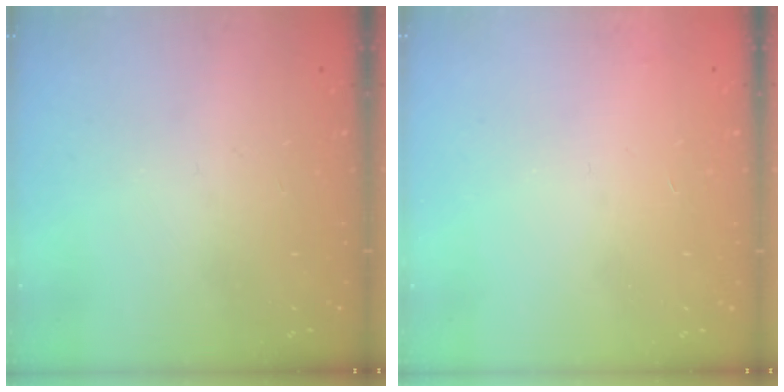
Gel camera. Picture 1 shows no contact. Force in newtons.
{"total": 3.4, "press": 3.4, "slide": 0.1}